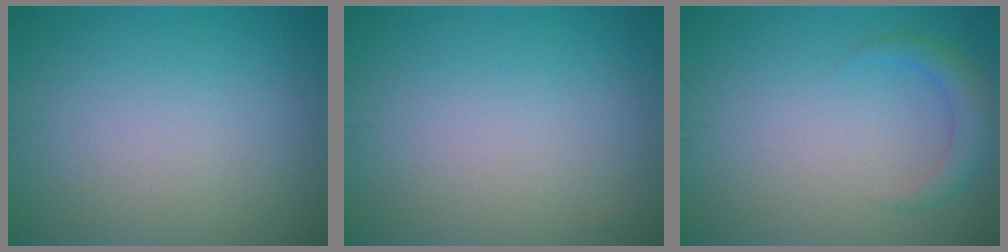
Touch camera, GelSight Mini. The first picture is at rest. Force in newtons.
{"total": 0.0}
{"total": 2.1, "press": 2.1, "slide": 0.2}